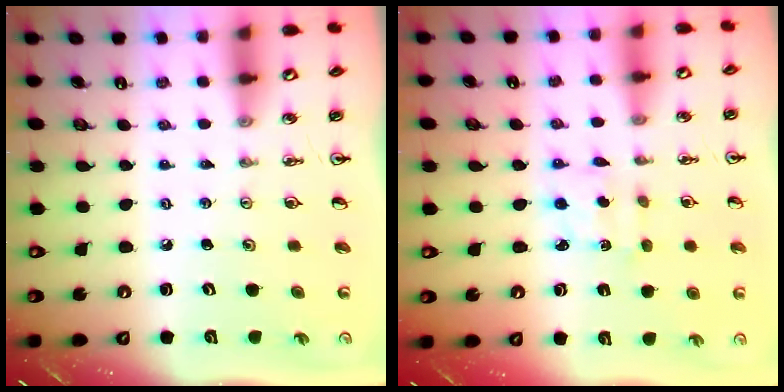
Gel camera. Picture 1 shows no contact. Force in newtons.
{"total": 2.4, "press": 2.3, "slide": 0.6}